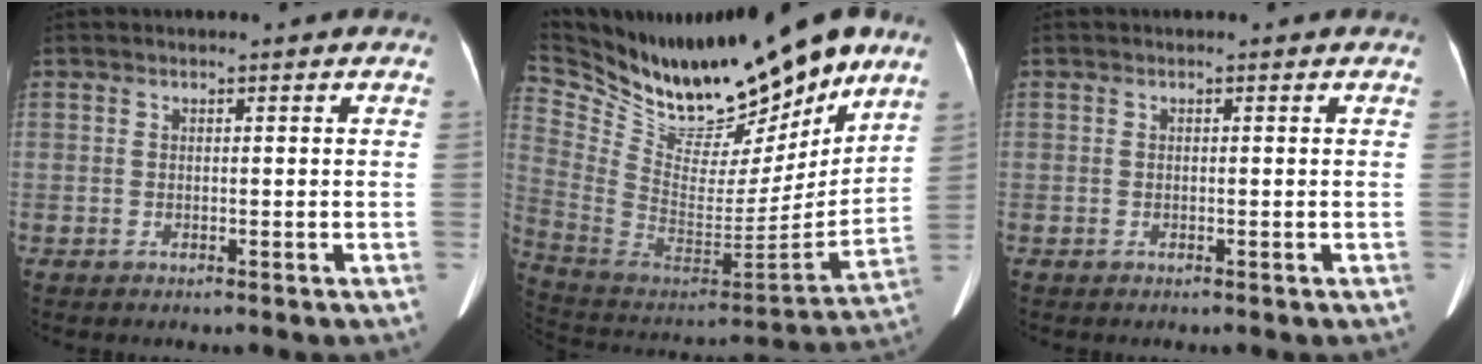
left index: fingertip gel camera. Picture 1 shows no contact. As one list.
[{"total": 27.2, "force": [21.7, 9.1, 13.6], "torque": [-0.261, -0.025, 0.355]}, {"total": 0.0}]